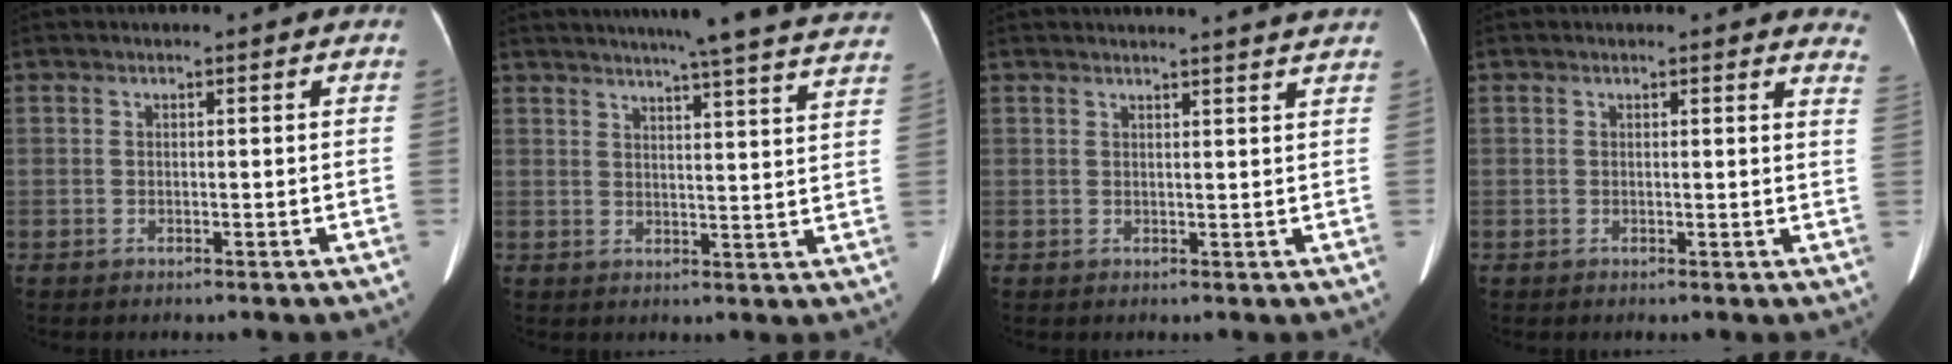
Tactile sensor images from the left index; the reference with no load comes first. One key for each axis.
{"total": 26.5, "fx": 24.2, "fy": 0.2, "fz": 10.7, "tx": -0.159, "ty": -0.054, "tz": 0.280}
{"total": 7.3, "fx": 6.9, "fy": -0.7, "fz": 2.1, "tx": -0.020, "ty": 0.001, "tz": 0.061}
{"total": 4.6, "fx": 4.4, "fy": 0.9, "fz": 0.8, "tx": 0.007, "ty": -0.019, "tz": 0.014}